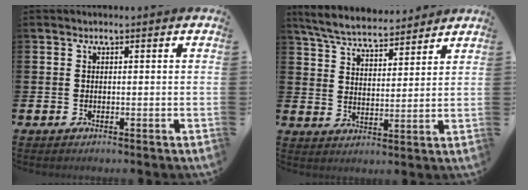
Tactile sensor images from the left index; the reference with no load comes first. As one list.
[{"total": 6.1, "force": [5.9, 1.1, 1.3], "torque": [-0.045, -0.032, 0.104]}]